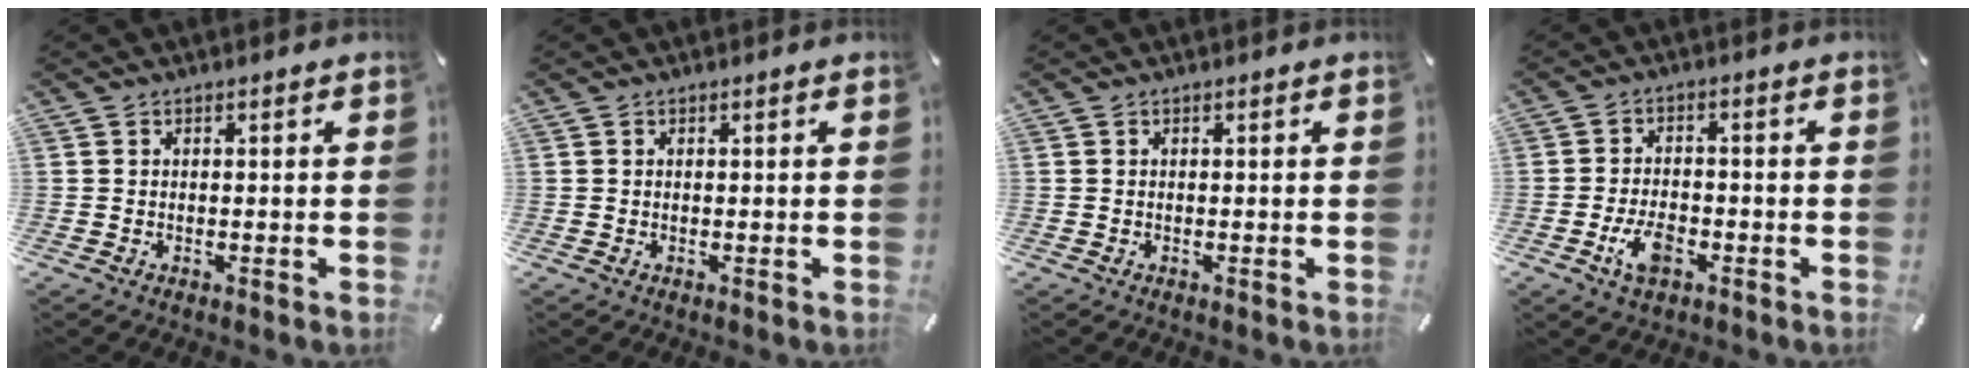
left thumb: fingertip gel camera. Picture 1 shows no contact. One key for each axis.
{"total": 0.0}
{"total": 0.0}
{"total": 6.7, "fx": -2.8, "fy": 3.7, "fz": 4.8, "tx": -0.108, "ty": 0.007, "tz": -0.053}